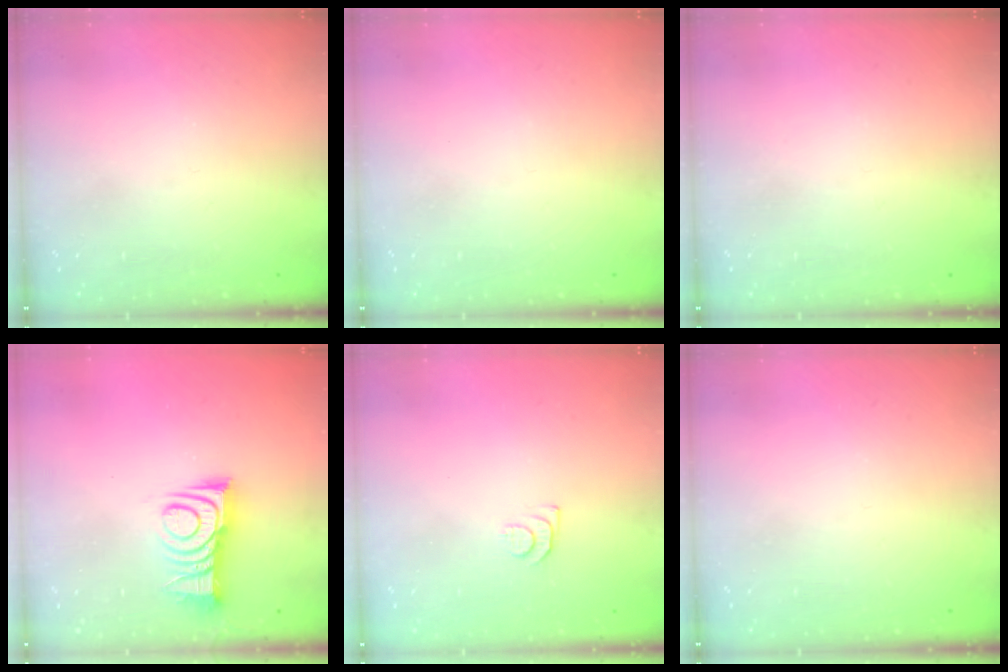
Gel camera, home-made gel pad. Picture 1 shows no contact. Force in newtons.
{"total": 0.0}
{"total": 2.8, "press": 2.8, "slide": 0.4}
{"total": 10.7, "press": 10.6, "slide": 0.4}
{"total": 5.4, "press": 5.4, "slide": 0.7}
{"total": 0.0}